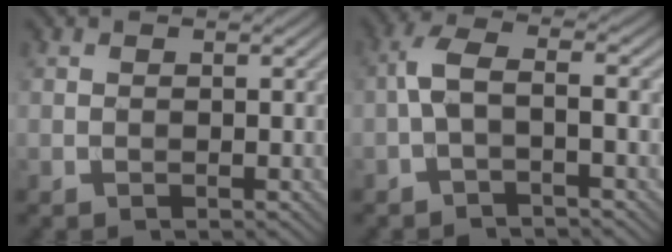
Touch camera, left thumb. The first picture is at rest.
{"total": 4.0, "force": [-1.3, 1.2, 3.6], "torque": [-0.080, 0.012, -0.035]}